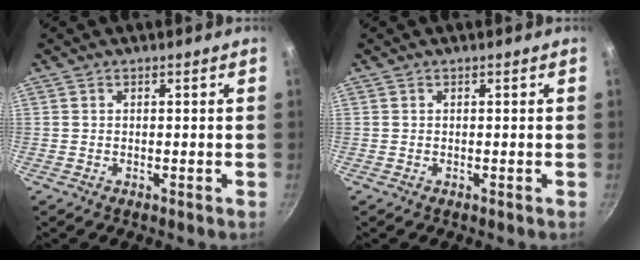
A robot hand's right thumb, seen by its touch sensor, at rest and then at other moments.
{"total": 0.0}